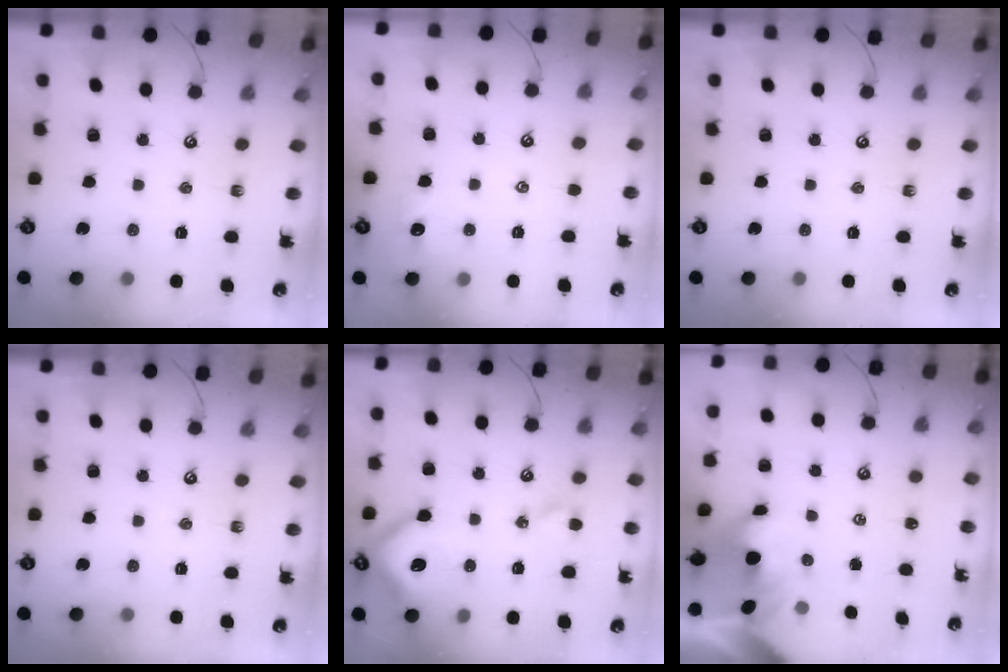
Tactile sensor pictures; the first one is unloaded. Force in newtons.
{"total": 2.1, "press": 2.1, "slide": 0.3}
{"total": 0.0}
{"total": 0.0}
{"total": 10.2, "press": 10.2, "slide": 1.0}
{"total": 2.4, "press": 2.4, "slide": 0.2}